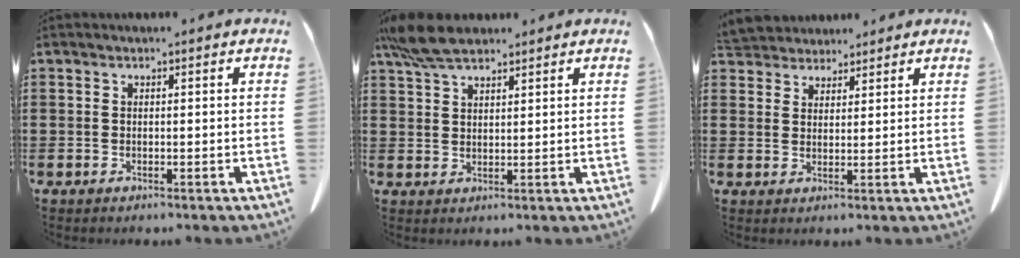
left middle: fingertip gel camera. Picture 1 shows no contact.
{"total": 6.7, "force": [5.3, 1.9, 3.6], "torque": [-0.085, -0.005, 0.100]}
{"total": 3.9, "force": [3.7, 1.3, 0.0], "torque": [-0.015, -0.009, 0.070]}